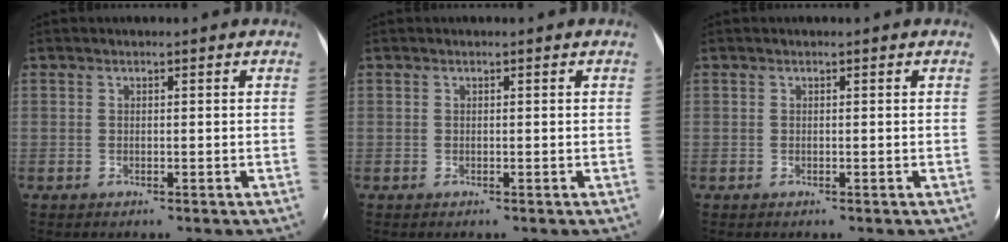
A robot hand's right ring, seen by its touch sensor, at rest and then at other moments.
{"total": 0.0}
{"total": 0.0}